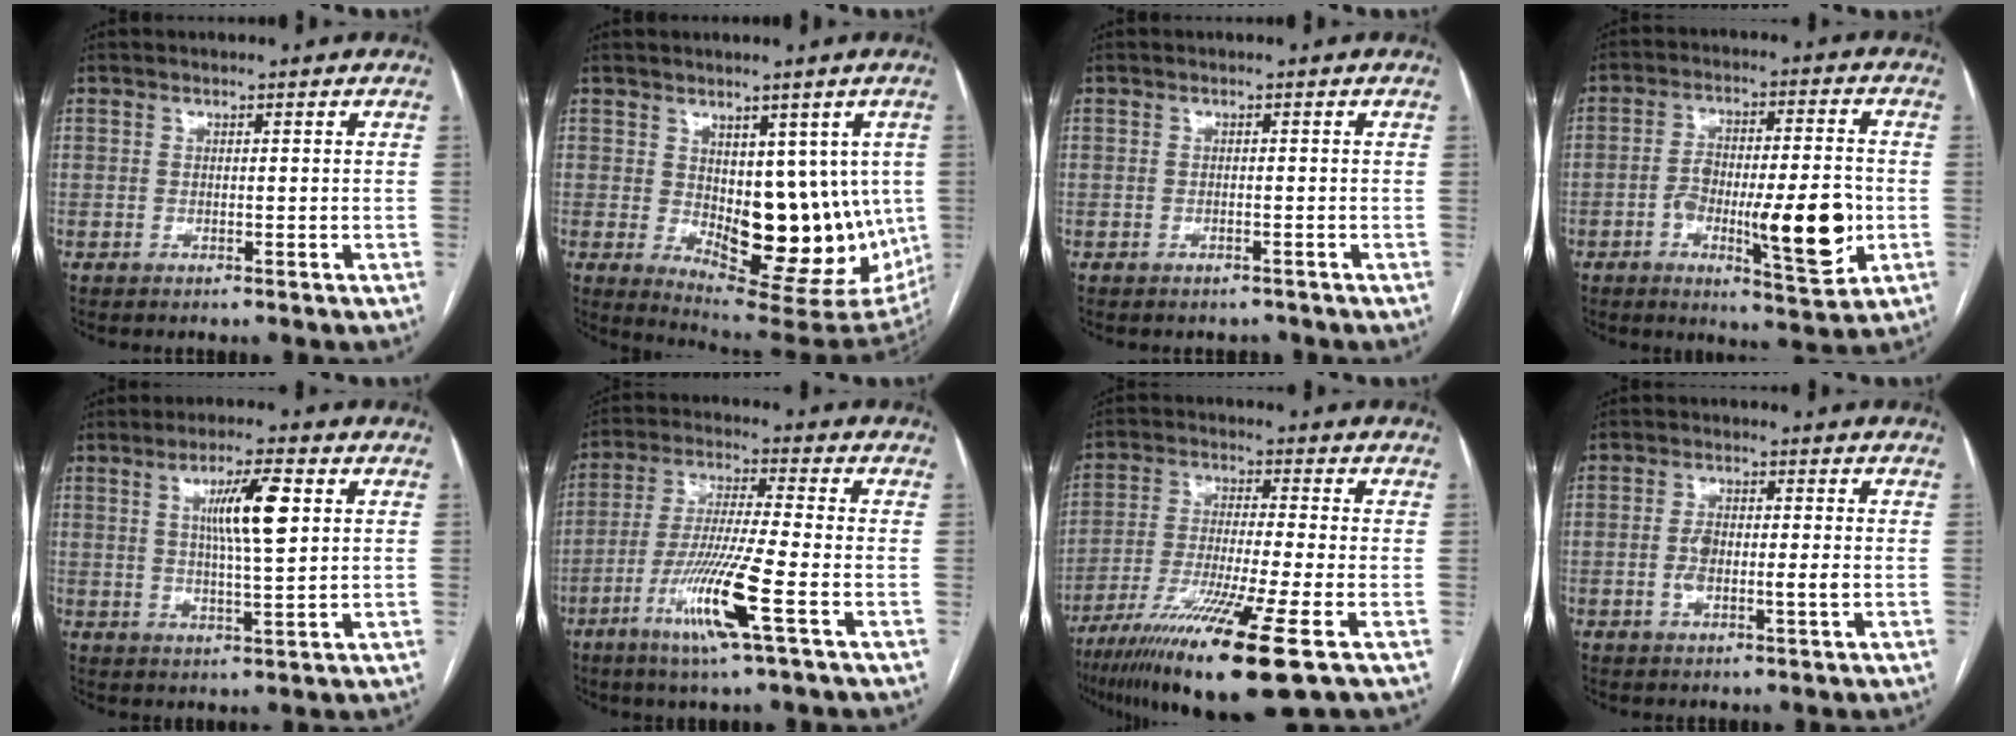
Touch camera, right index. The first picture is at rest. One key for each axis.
{"total": 15.9, "fx": -0.6, "fy": 7.5, "fz": 13.9, "tx": -0.166, "ty": -0.009, "tz": 0.016}
{"total": 1.3, "fx": -1.1, "fy": 0.6, "fz": 0.1, "tx": -0.004, "ty": 0.000, "tz": -0.013}
{"total": 13.7, "fx": -3.4, "fy": 3.6, "fz": 12.8, "tx": -0.197, "ty": 0.007, "tz": -0.047}
{"total": 8.2, "fx": 2.3, "fy": 0.7, "fz": 7.8, "tx": -0.138, "ty": 0.003, "tz": 0.040}
{"total": 12.1, "fx": -5.0, "fy": -0.4, "fz": 11.0, "tx": -0.219, "ty": -0.020, "tz": -0.098}
{"total": 16.2, "fx": -9.3, "fy": -0.6, "fz": 13.2, "tx": -0.244, "ty": -0.046, "tz": -0.166}
{"total": 4.9, "fx": -0.8, "fy": 1.5, "fz": 4.6, "tx": -0.093, "ty": 0.007, "tz": -0.012}